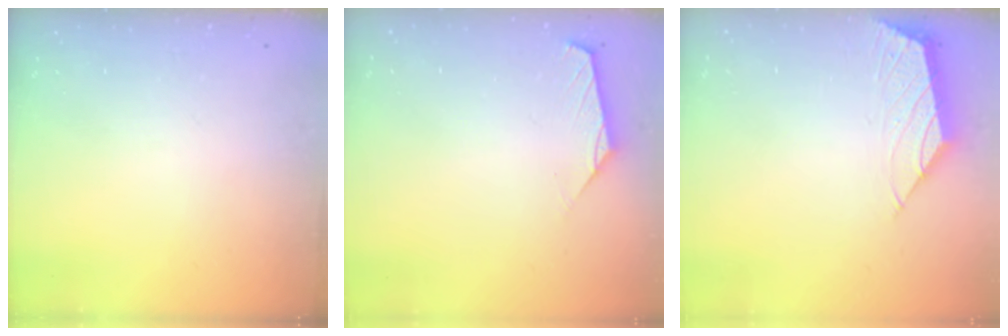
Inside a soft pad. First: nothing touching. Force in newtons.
{"total": 0.0}
{"total": 1.6, "press": 1.5, "slide": 0.5}